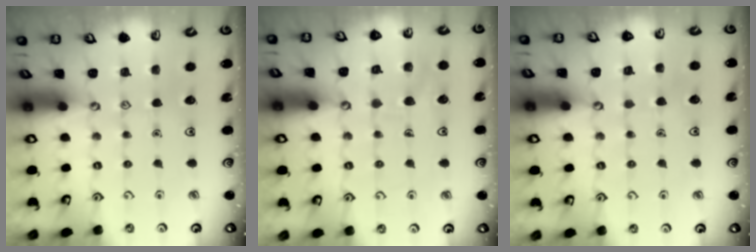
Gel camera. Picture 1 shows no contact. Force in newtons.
{"total": 7.7, "press": 7.7, "slide": 0.6}
{"total": 3.3, "press": 3.2, "slide": 0.3}